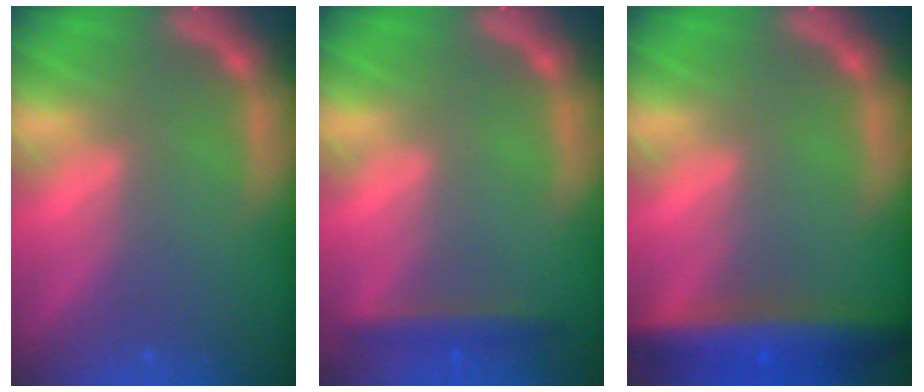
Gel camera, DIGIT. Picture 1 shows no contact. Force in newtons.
{"total": 2.4}
{"total": 7.0}